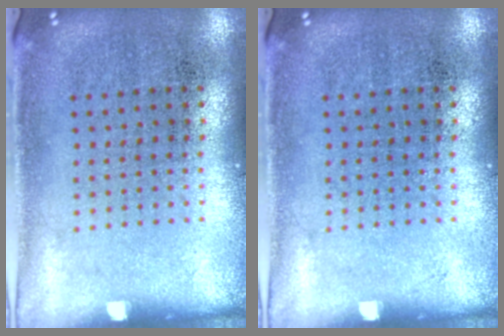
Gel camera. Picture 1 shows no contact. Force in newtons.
{"total": 0.0}